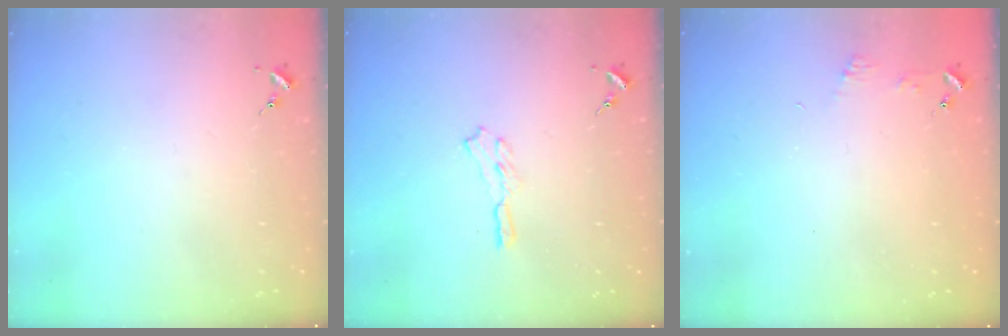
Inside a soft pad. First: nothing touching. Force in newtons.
{"total": 3.7, "press": 3.7, "slide": 0.3}
{"total": 4.0, "press": 3.9, "slide": 0.4}